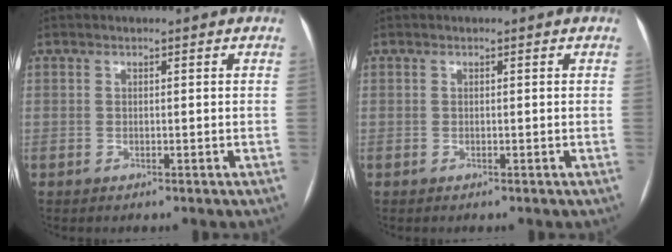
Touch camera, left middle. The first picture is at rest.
{"total": 0.0}